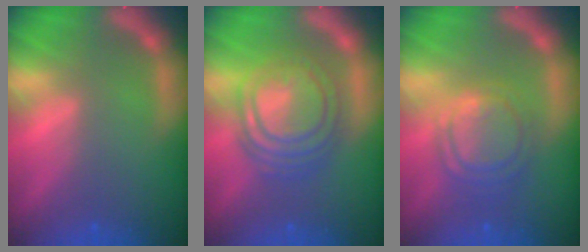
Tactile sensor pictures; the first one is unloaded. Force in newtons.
{"total": 9.0}
{"total": 6.1}